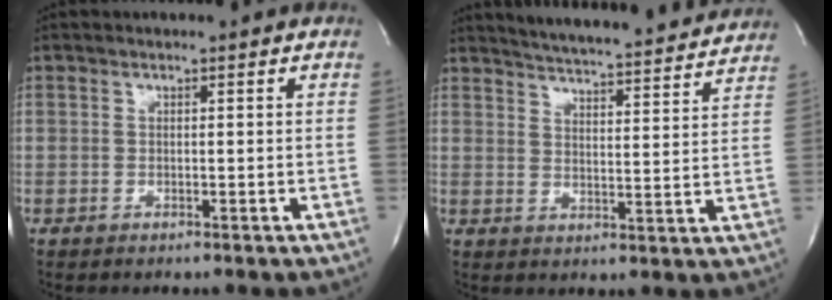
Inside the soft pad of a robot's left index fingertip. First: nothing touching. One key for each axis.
{"total": 19.8, "fx": 18.7, "fy": 1.6, "fz": 6.2, "tx": -0.097, "ty": -0.027, "tz": 0.236}